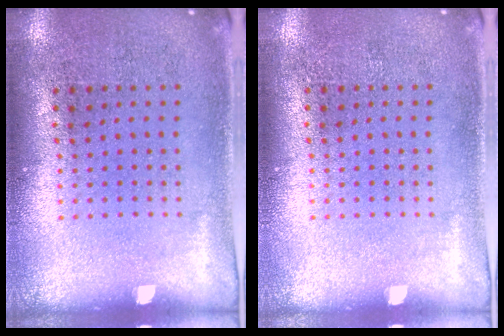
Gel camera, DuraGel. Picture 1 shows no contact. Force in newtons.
{"total": 0.0}